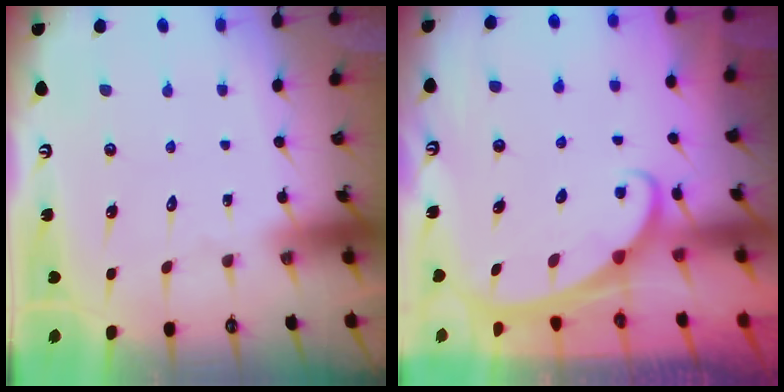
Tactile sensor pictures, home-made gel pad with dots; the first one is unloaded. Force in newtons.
{"total": 1.9, "press": 1.9, "slide": 0.1}